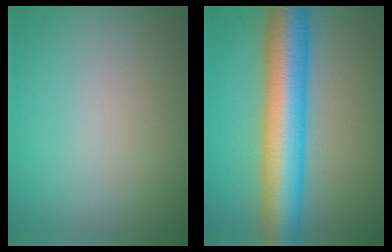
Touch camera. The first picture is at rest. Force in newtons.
{"total": 10.3, "press": 10.3, "slide": 0.1}